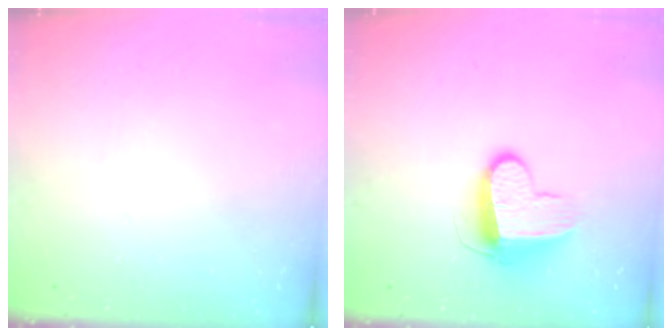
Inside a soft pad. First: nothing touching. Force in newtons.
{"total": 10.3, "press": 10.3, "slide": 0.5}